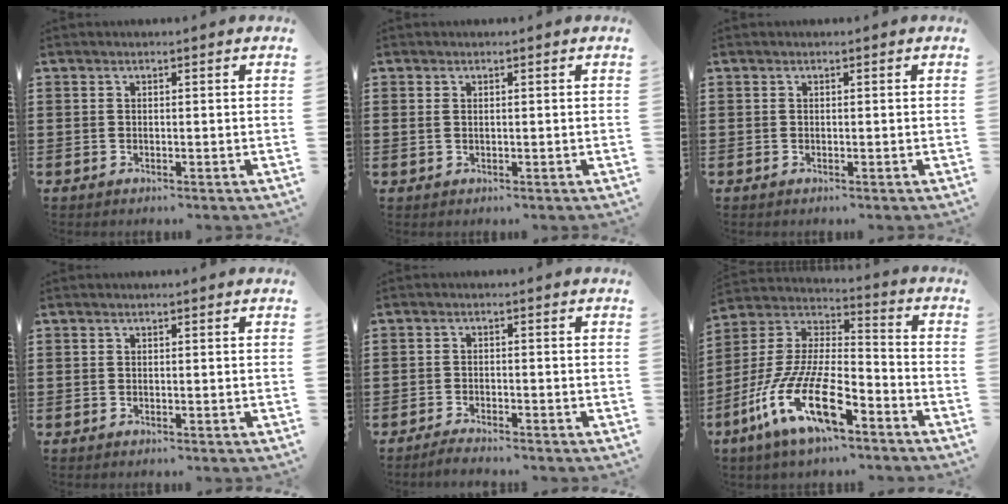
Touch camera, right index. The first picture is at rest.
{"total": 0.9, "force": [0.3, 0.5, 0.6], "torque": [-0.014, 0.005, 0.004]}
{"total": 0.0}
{"total": 0.0}
{"total": 1.7, "force": [-1.7, 0.1, 0.0], "torque": [-0.004, 0.005, -0.034]}
{"total": 15.1, "force": [-8.8, 4.6, 11.4], "torque": [-0.247, 0.007, -0.165]}